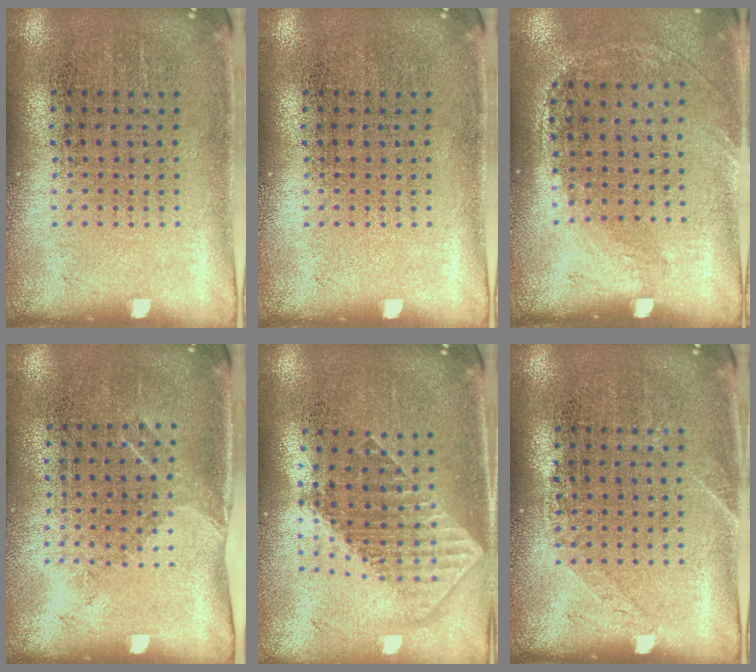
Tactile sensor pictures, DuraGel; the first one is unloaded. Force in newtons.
{"total": 0.0}
{"total": 1.3, "press": 0.9, "slide": 0.9}
{"total": 1.1, "press": 0.9, "slide": 0.7}
{"total": 1.9, "press": 1.5, "slide": 1.2}
{"total": 1.0, "press": 1.0, "slide": 0.2}